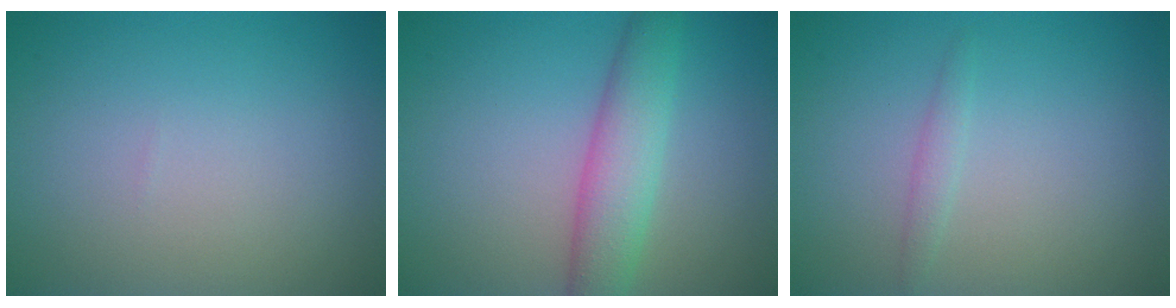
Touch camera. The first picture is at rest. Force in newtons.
{"total": 4.4, "press": 4.4, "slide": 0.1}
{"total": 0.9, "press": 0.9, "slide": 0.1}